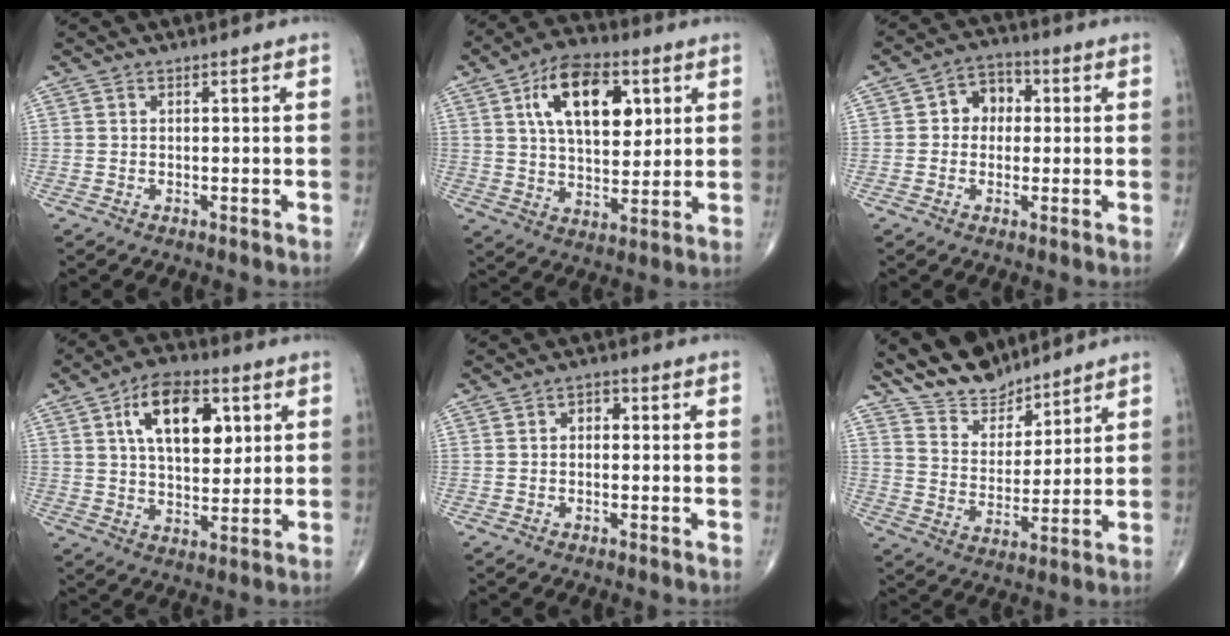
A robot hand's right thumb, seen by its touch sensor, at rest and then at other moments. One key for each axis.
{"total": 16.3, "fx": 5.7, "fy": 9.0, "fz": 12.4, "tx": -0.172, "ty": -0.013, "tz": 0.096}
{"total": 6.0, "fx": 0.8, "fy": 4.9, "fz": 3.5, "tx": -0.025, "ty": 0.014, "tz": 0.003}
{"total": 14.8, "fx": 4.9, "fy": 8.2, "fz": 11.2, "tx": -0.153, "ty": -0.009, "tz": 0.082}
{"total": 2.2, "fx": 0.1, "fy": 1.6, "fz": 1.5, "tx": -0.007, "ty": 0.010, "tz": -0.003}
{"total": 10.6, "fx": 9.5, "fy": 4.2, "fz": 2.4, "tx": -0.016, "ty": -0.064, "tz": 0.182}